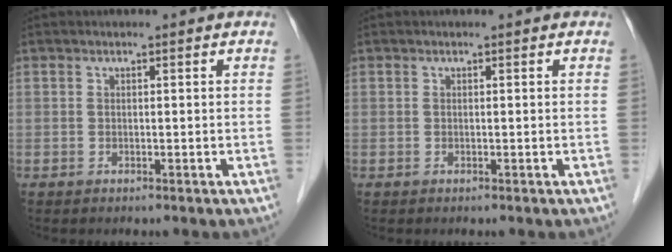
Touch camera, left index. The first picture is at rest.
{"total": 0.0}